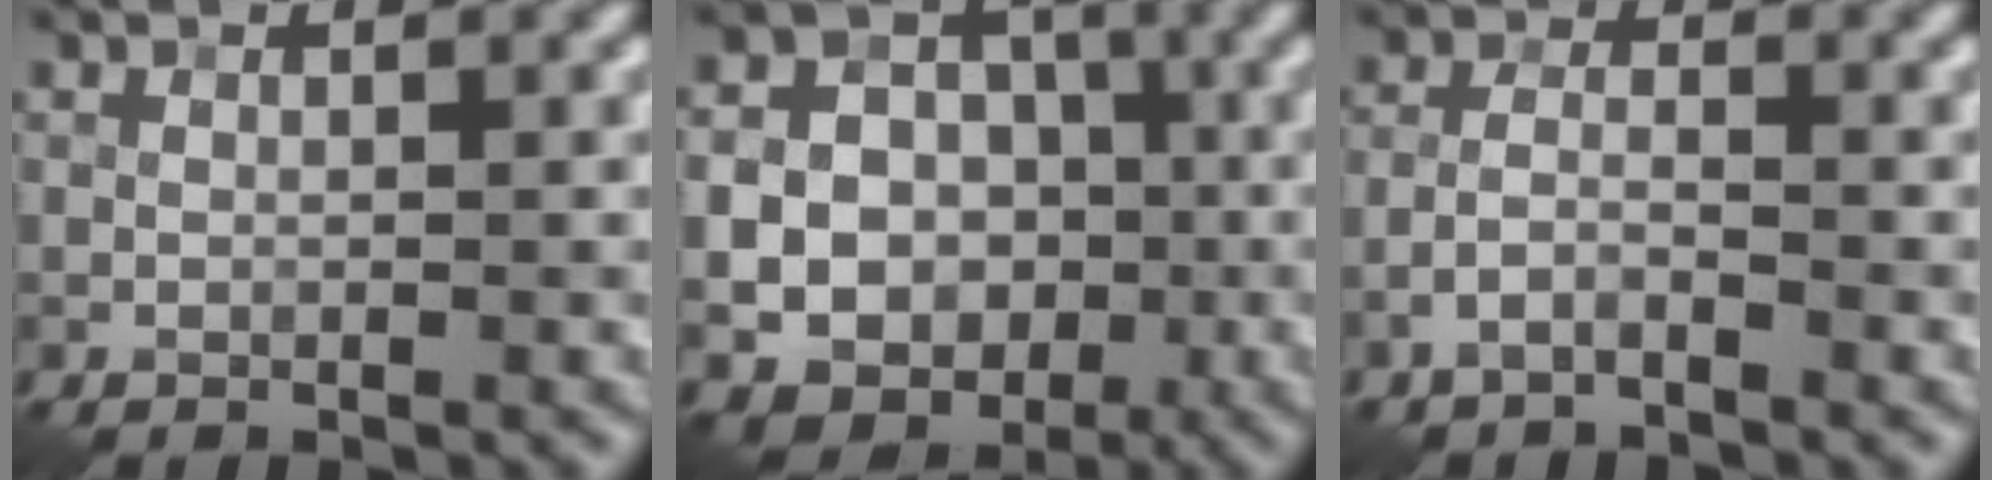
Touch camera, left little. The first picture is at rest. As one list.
[{"total": 16.5, "force": [-4.8, 15.1, 4.6], "torque": [-0.099, -0.023, -0.086]}, {"total": 2.1, "force": [-1.6, 0.7, 1.3], "torque": [-0.029, 0.008, -0.038]}]